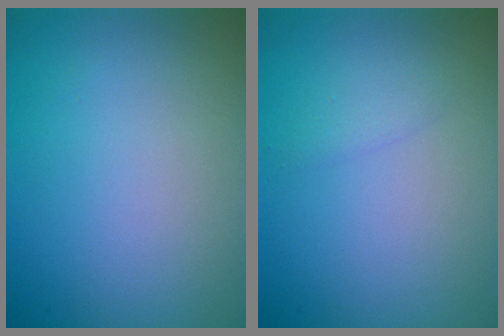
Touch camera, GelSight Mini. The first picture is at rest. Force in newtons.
{"total": 0.9, "press": 0.9, "slide": 0.1}